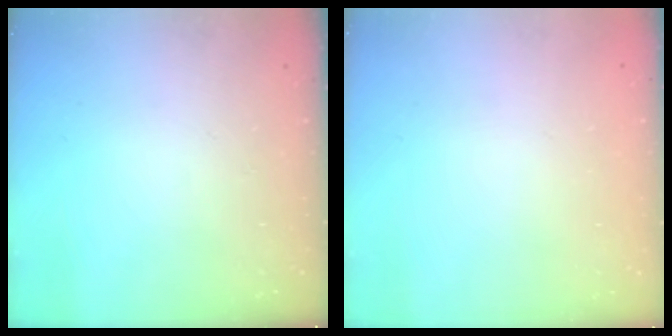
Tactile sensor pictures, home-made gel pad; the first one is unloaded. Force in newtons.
{"total": 2.2, "press": 2.2, "slide": 0.1}